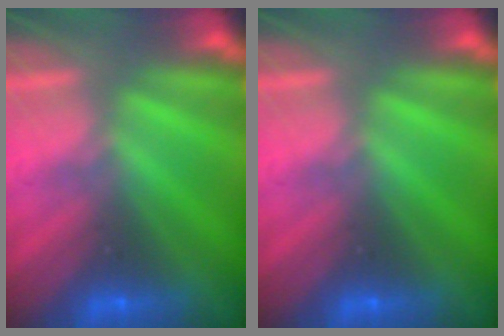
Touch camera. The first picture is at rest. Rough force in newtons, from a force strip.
{"total": 0.0}